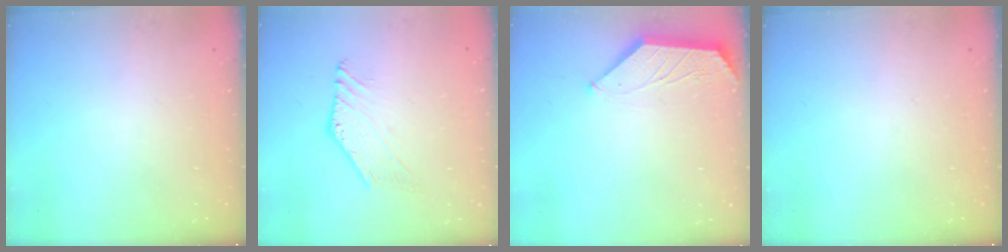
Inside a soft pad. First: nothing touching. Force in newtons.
{"total": 0.0}
{"total": 1.9, "press": 1.9, "slide": 0.5}
{"total": 0.0}